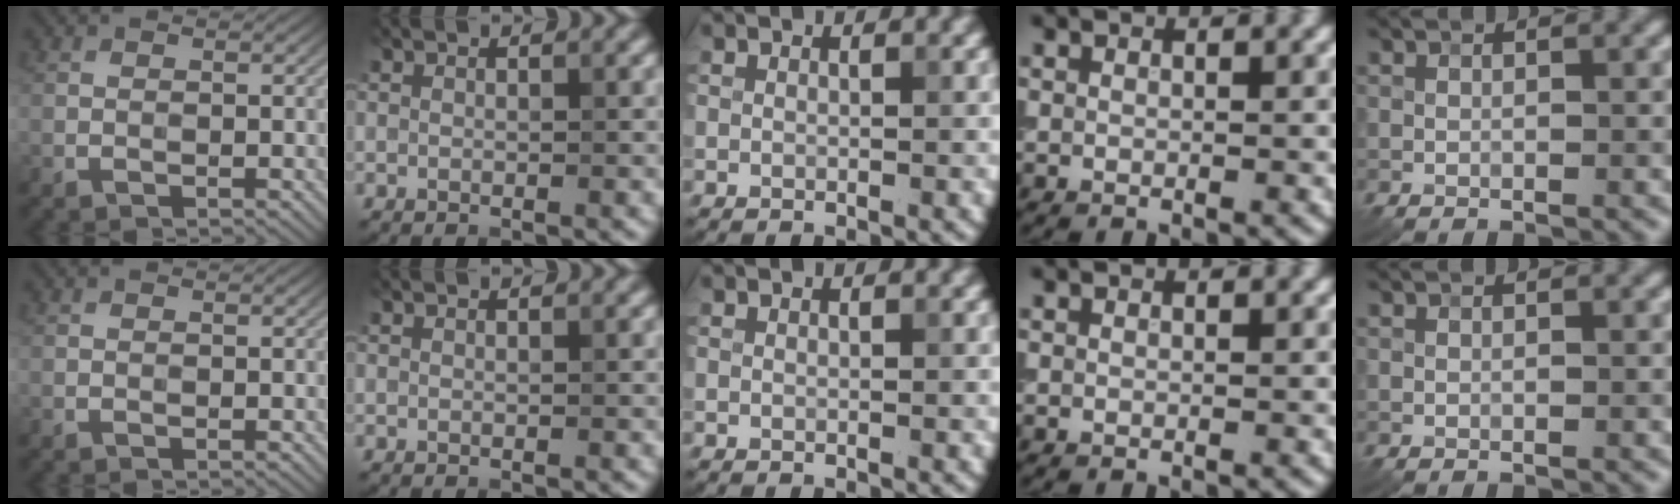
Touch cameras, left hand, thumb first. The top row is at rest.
{}